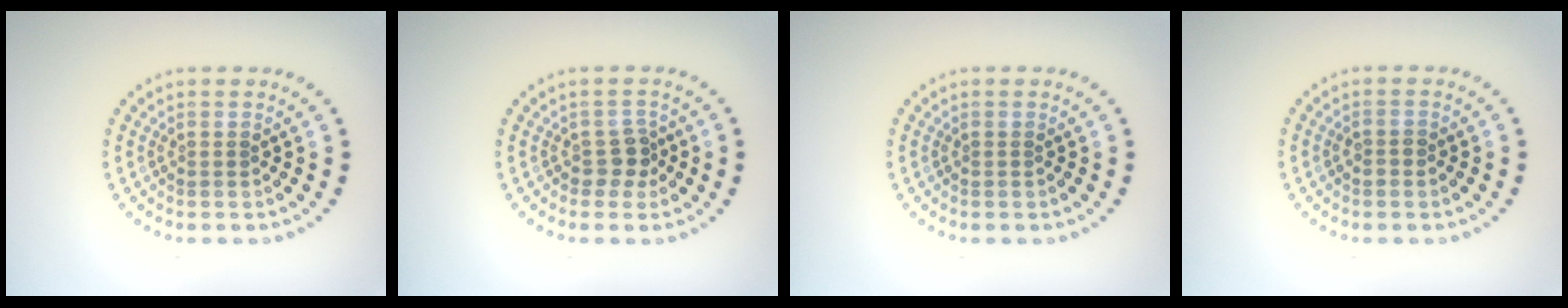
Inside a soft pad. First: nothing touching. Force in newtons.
{"total": 2.0, "press": 1.7, "slide": 1.1}
{"total": 0.0}
{"total": 0.8, "press": 0.8, "slide": 0.1}